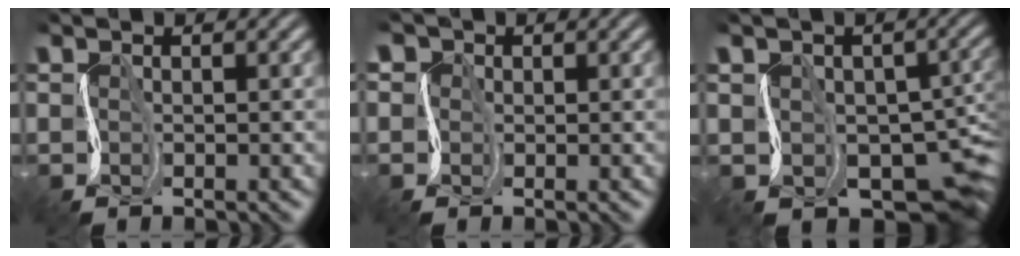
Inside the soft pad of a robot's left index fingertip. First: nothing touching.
{"total": 4.0, "force": [1.0, 3.6, 1.5], "torque": [-0.007, 0.014, -0.027]}
{"total": 9.6, "force": [-5.2, 6.3, 5.0], "torque": [-0.046, -0.010, -0.069]}